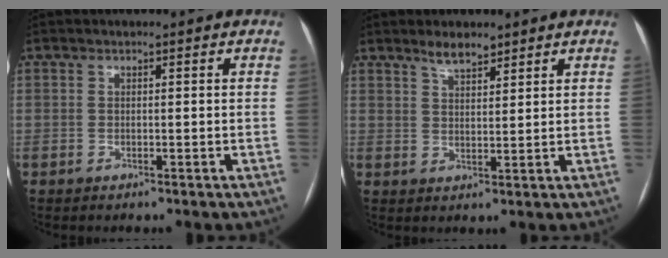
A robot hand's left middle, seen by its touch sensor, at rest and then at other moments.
{"total": 3.4, "force": [2.9, 0.9, 1.6], "torque": [-0.035, -0.001, 0.051]}